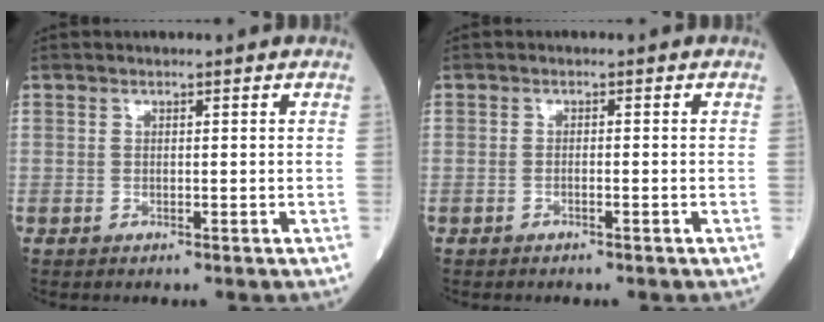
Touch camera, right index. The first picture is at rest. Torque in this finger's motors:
{"motor_torque": [-0.05, -0.17, -0.04, -0.01]}